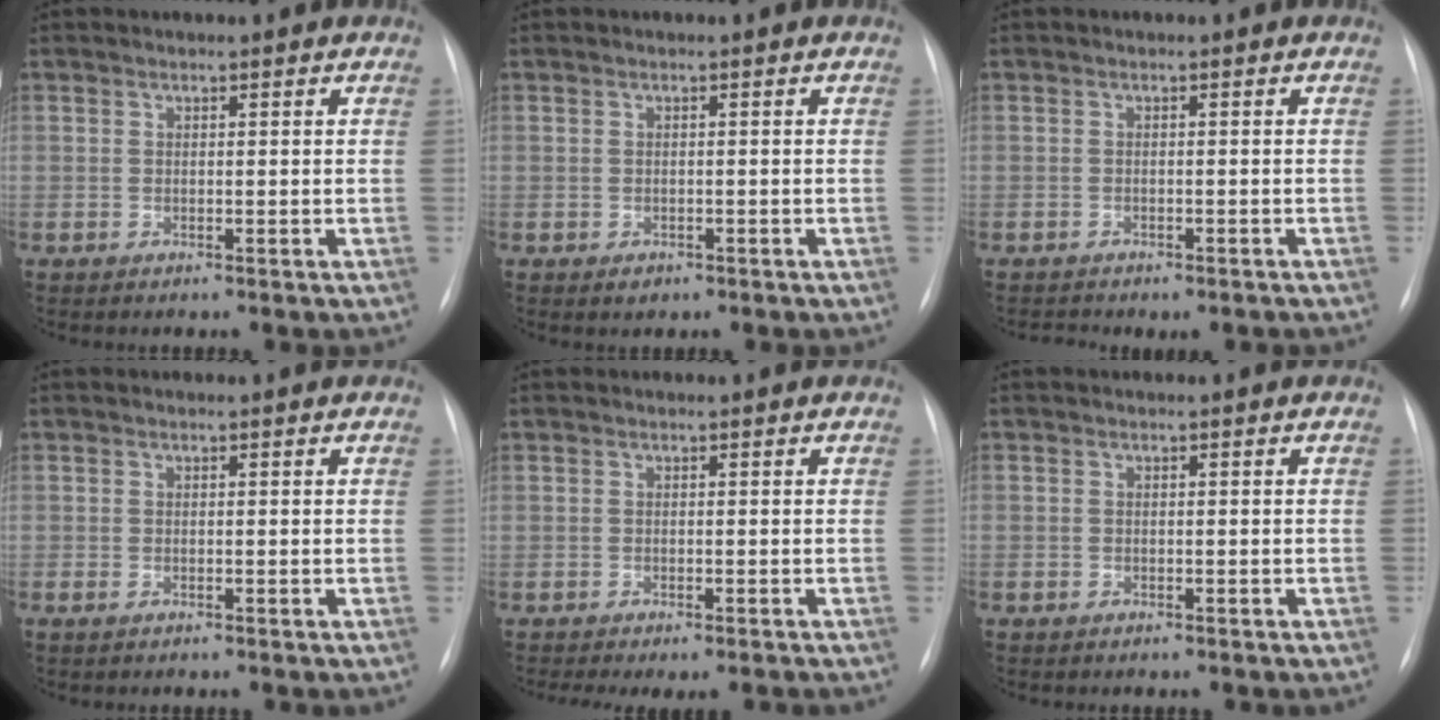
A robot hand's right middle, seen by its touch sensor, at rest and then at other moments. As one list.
[{"total": 1.2, "force": [-0.7, 0.9, 0.5], "torque": [-0.007, 0.002, -0.005]}, {"total": 3.0, "force": [-2.6, 1.2, 0.9], "torque": [-0.008, 0.003, -0.029]}, {"total": 0.8, "force": [-0.6, 0.3, 0.5], "torque": [-0.014, -0.002, -0.006]}, {"total": 7.3, "force": [-6.2, 1.7, 3.3], "torque": [-0.038, 0.001, -0.079]}, {"total": 1.1, "force": [-0.9, 0.7, 0.3], "torque": [-0.008, 0.002, -0.012]}]